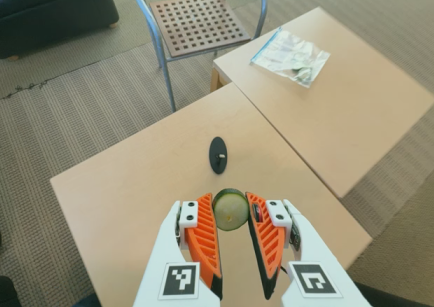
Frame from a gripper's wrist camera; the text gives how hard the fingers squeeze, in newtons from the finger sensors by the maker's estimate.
{"total": 10.9, "left": 11.3, "right": 10.6}